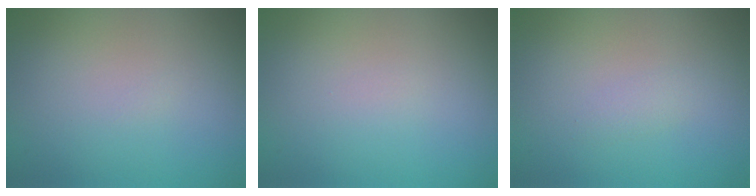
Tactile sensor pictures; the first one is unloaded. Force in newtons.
{"total": 0.0}
{"total": 0.7, "press": 0.7, "slide": 0.0}